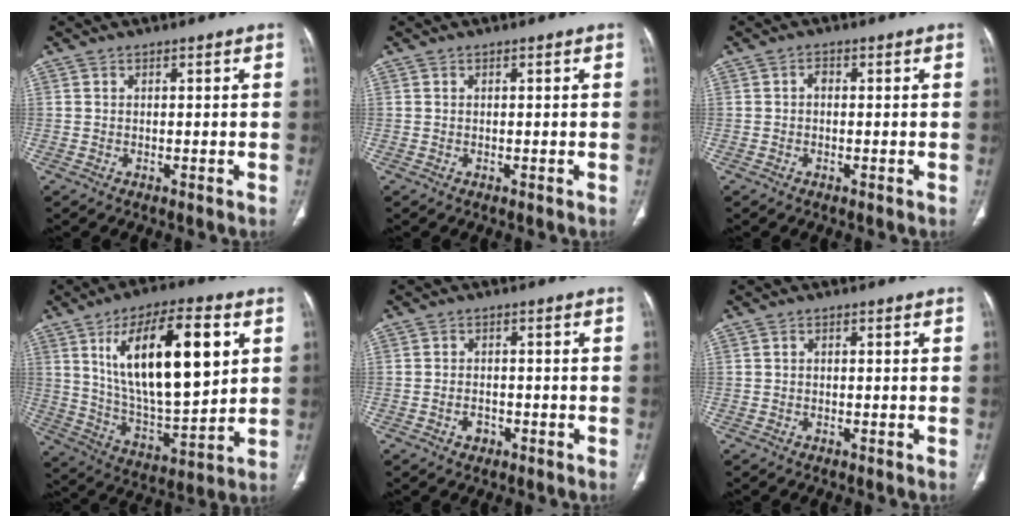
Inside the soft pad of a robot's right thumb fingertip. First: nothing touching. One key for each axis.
{"total": 0.0}
{"total": 1.1, "fx": -0.1, "fy": 0.7, "fz": 0.8, "tx": -0.010, "ty": 0.003, "tz": -0.007}
{"total": 23.8, "fx": 7.4, "fy": 9.2, "fz": 20.7, "tx": -0.329, "ty": -0.028, "tz": 0.129}
{"total": 2.4, "fx": -1.2, "fy": 1.8, "fz": 1.1, "tx": -0.013, "ty": 0.012, "tz": -0.015}
{"total": 0.0}